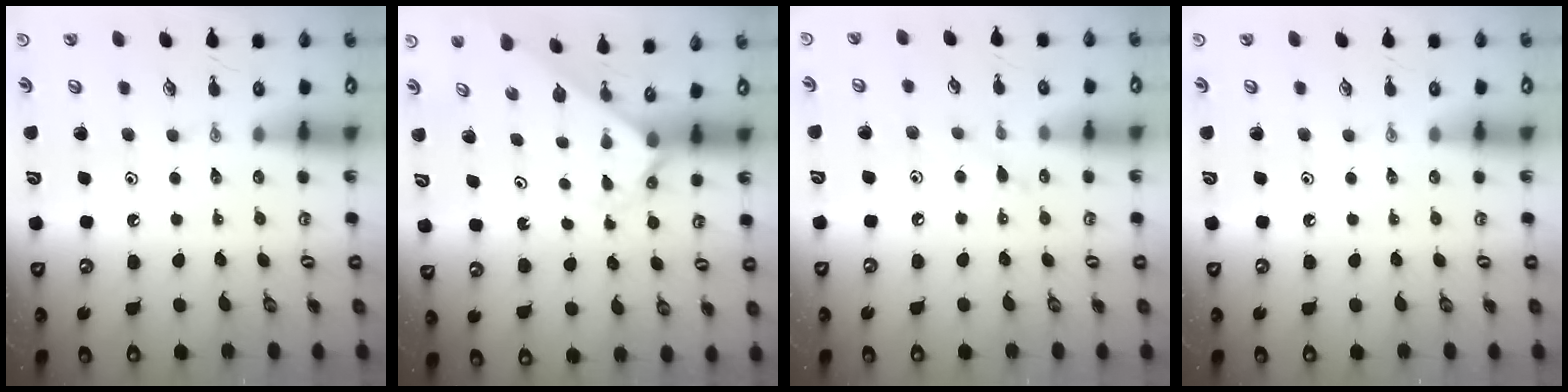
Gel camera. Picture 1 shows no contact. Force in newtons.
{"total": 2.5, "press": 2.5, "slide": 0.2}
{"total": 5.5, "press": 5.5, "slide": 0.4}
{"total": 0.0}